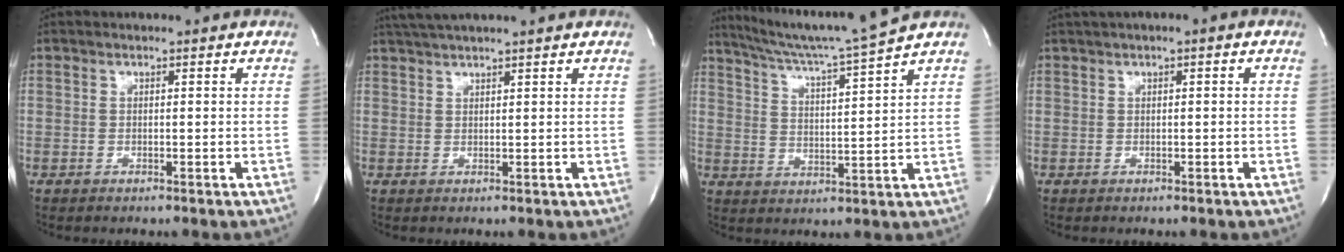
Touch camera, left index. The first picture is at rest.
{"total": 5.9, "force": [5.2, -0.8, 2.8], "torque": [-0.047, 0.032, 0.084]}
{"total": 11.3, "force": [9.9, -2.9, 4.5], "torque": [-0.088, -0.029, 0.169]}
{"total": 1.8, "force": [0.7, 0.3, 1.7], "torque": [-0.030, 0.014, 0.011]}